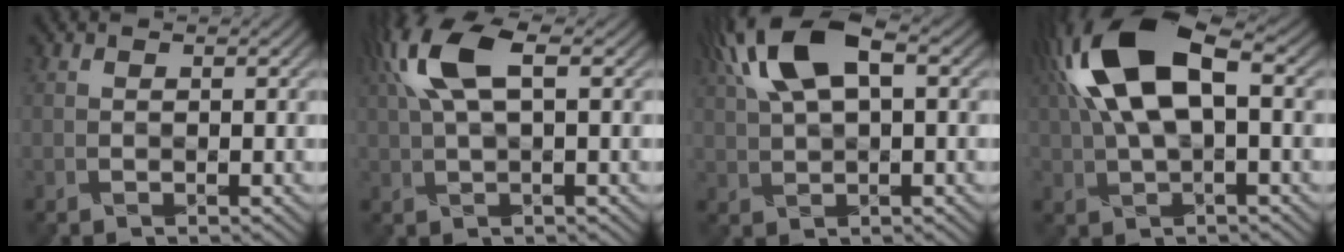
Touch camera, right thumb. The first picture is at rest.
{"total": 7.7, "force": [2.5, 2.7, 6.7], "torque": [-0.149, 0.020, 0.045]}
{"total": 10.2, "force": [4.1, 4.4, 8.2], "torque": [-0.177, 0.024, 0.074]}
{"total": 13.8, "force": [3.5, 6.4, 11.7], "torque": [-0.261, 0.020, 0.064]}